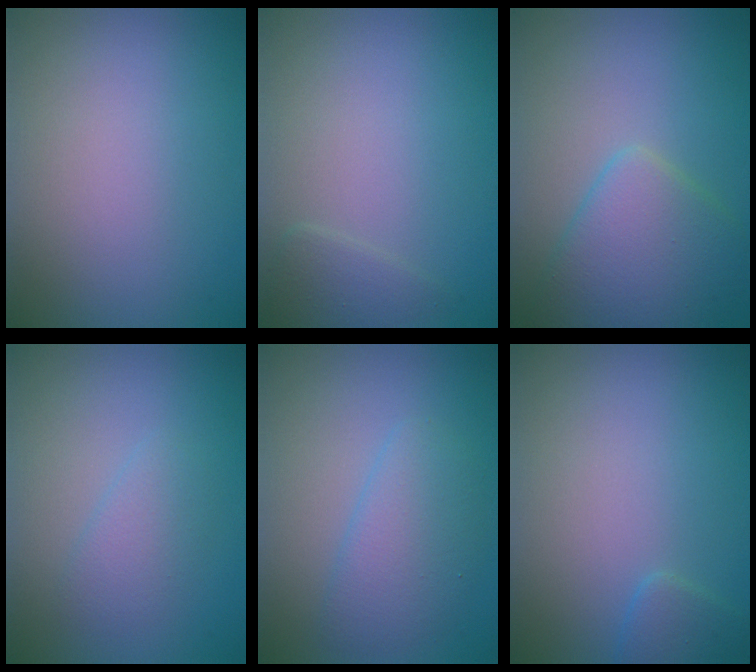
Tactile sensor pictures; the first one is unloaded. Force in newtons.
{"total": 1.4, "press": 1.3, "slide": 0.1}
{"total": 4.8, "press": 4.8, "slide": 0.1}
{"total": 1.8, "press": 1.8, "slide": 0.1}
{"total": 3.3, "press": 3.3, "slide": 0.1}
{"total": 1.4, "press": 1.4, "slide": 0.1}